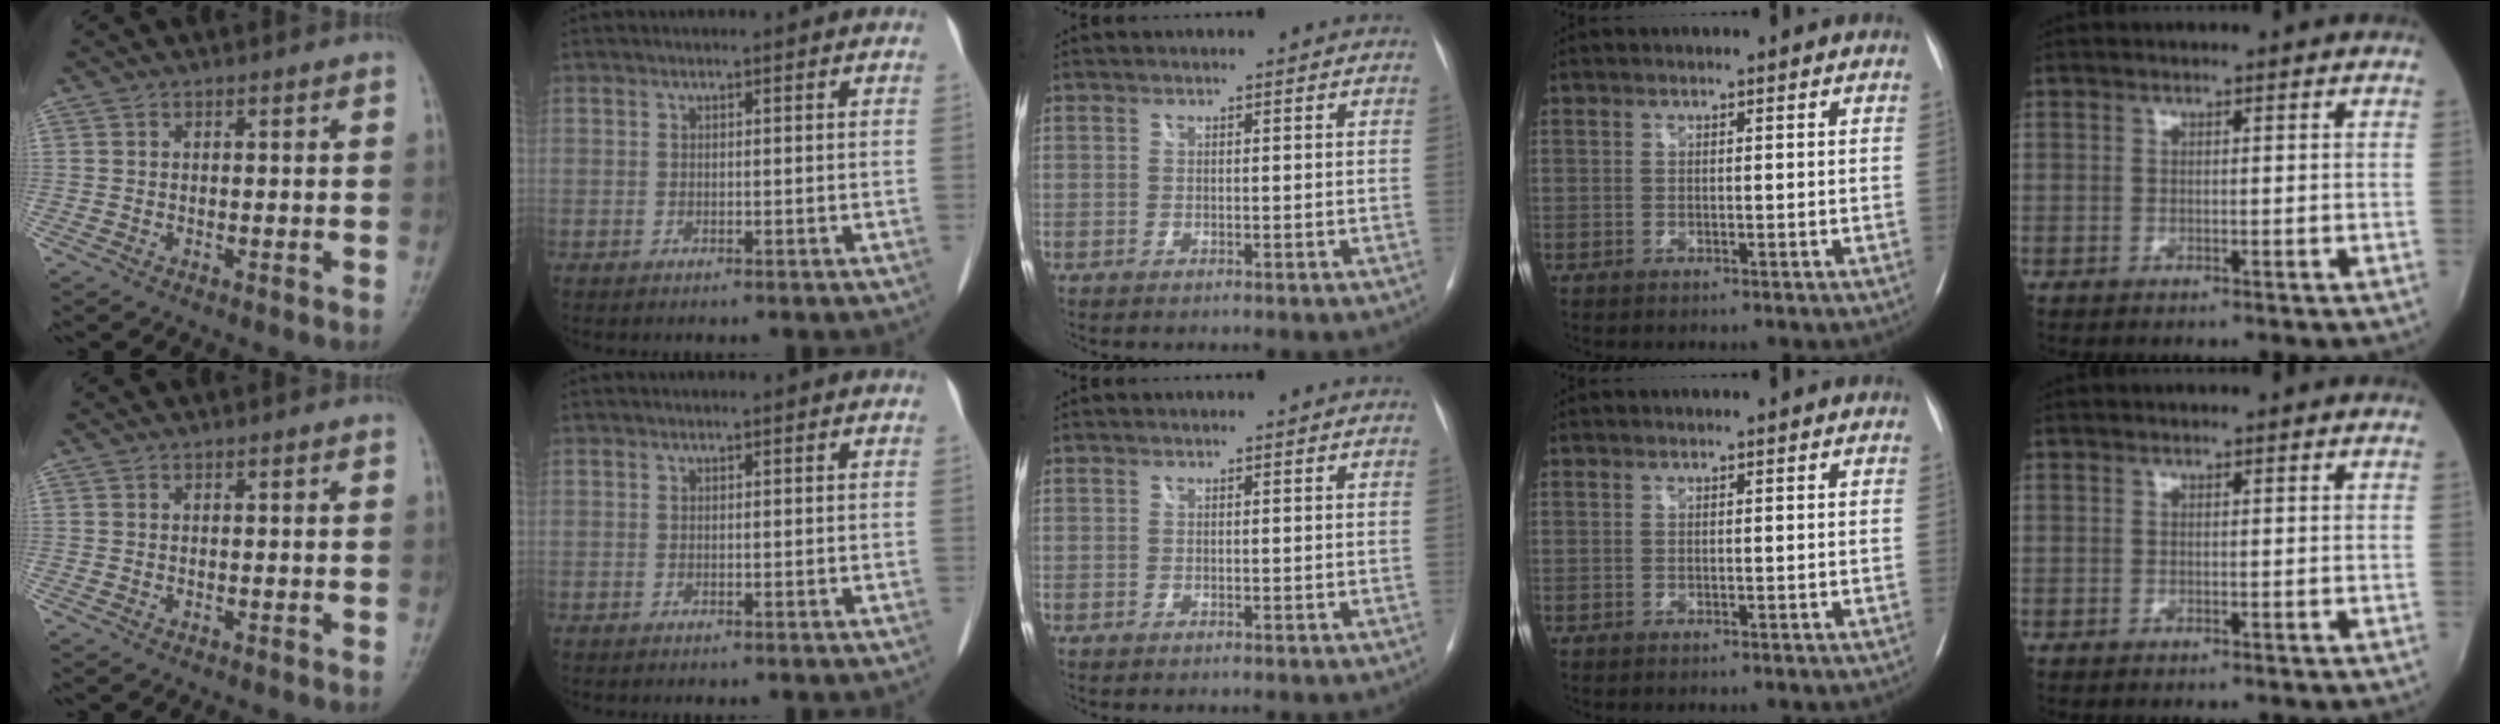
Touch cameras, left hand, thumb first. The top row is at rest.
{}